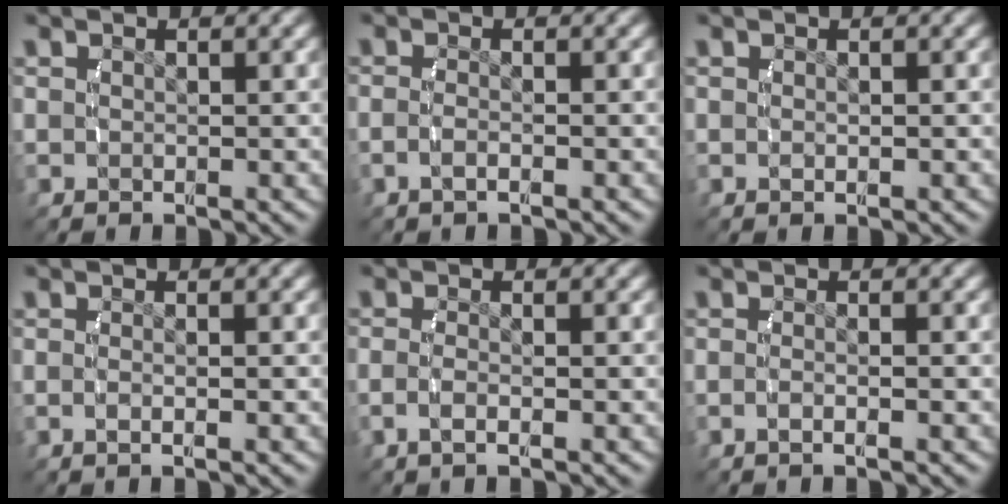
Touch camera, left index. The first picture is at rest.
{"total": 1.5, "force": [-1.0, 0.2, 1.1], "torque": [-0.032, -0.006, -0.016]}
{"total": 0.7, "force": [-0.1, 0.5, 0.4], "torque": [-0.016, -0.006, -0.001]}
{"total": 1.1, "force": [-0.6, -0.1, 0.9], "torque": [-0.025, -0.006, -0.008]}
{"total": 1.7, "force": [-0.9, 0.2, 1.4], "torque": [-0.041, -0.009, -0.011]}
{"total": 1.4, "force": [-1.0, -0.1, 1.0], "torque": [-0.027, -0.006, -0.015]}